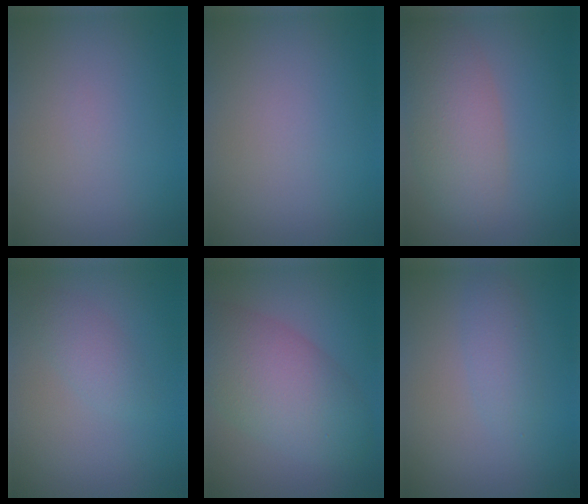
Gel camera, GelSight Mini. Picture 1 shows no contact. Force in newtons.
{"total": 0.0}
{"total": 5.4, "press": 5.4, "slide": 0.3}
{"total": 1.8, "press": 1.8, "slide": 0.1}
{"total": 7.3, "press": 7.3, "slide": 0.3}
{"total": 2.0, "press": 2.0, "slide": 0.1}